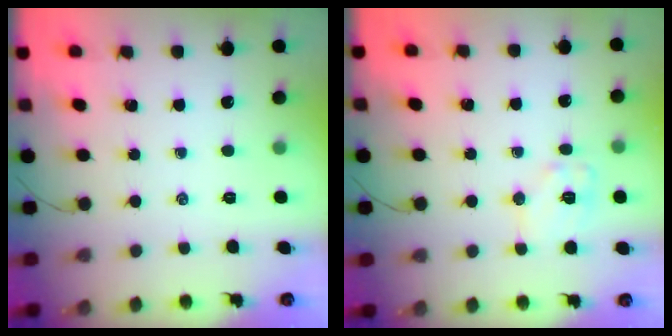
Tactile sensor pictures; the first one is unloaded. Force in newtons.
{"total": 9.2, "press": 9.2, "slide": 0.8}